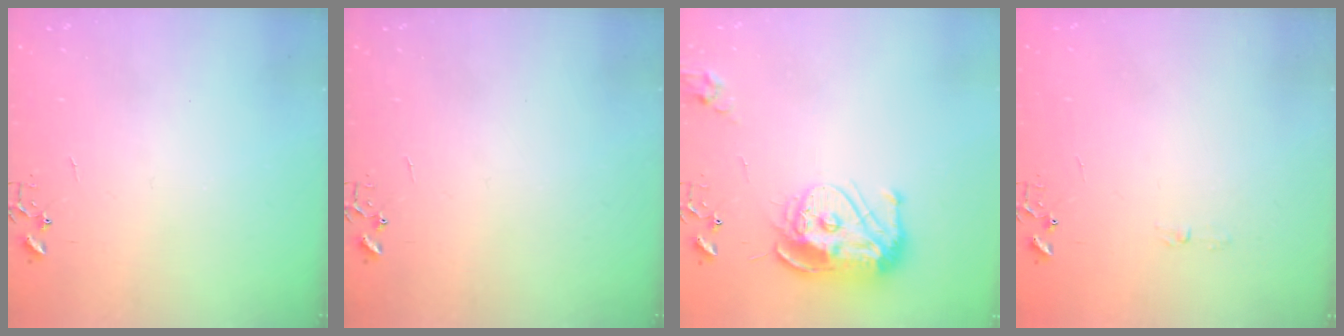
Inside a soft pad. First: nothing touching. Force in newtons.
{"total": 0.0}
{"total": 14.6, "press": 14.6, "slide": 1.4}
{"total": 2.9, "press": 2.9, "slide": 0.5}